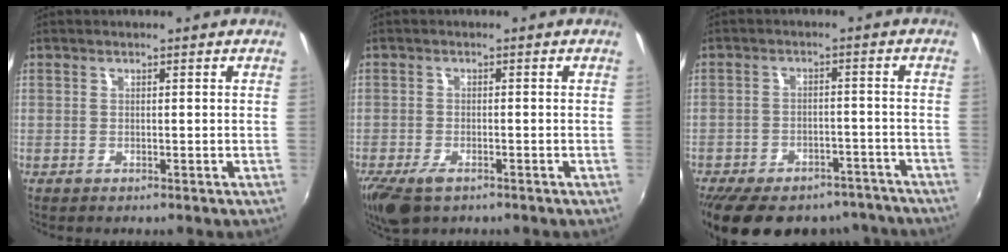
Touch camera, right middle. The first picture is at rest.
{"total": 6.7, "force": [-4.6, 2.7, 4.2], "torque": [-0.106, -0.027, -0.084]}
{"total": 20.8, "force": [-16.9, 9.2, 7.9], "torque": [-0.172, 0.010, -0.212]}